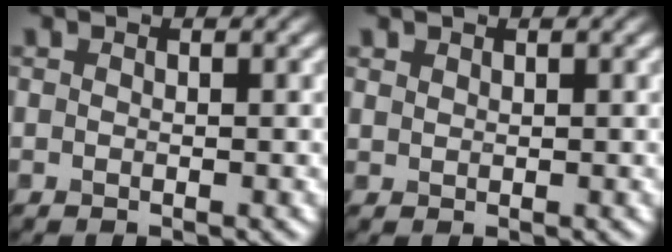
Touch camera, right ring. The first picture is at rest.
{"total": 1.0, "force": [0.5, -0.4, -0.8], "torque": [0.008, 0.005, 0.021]}